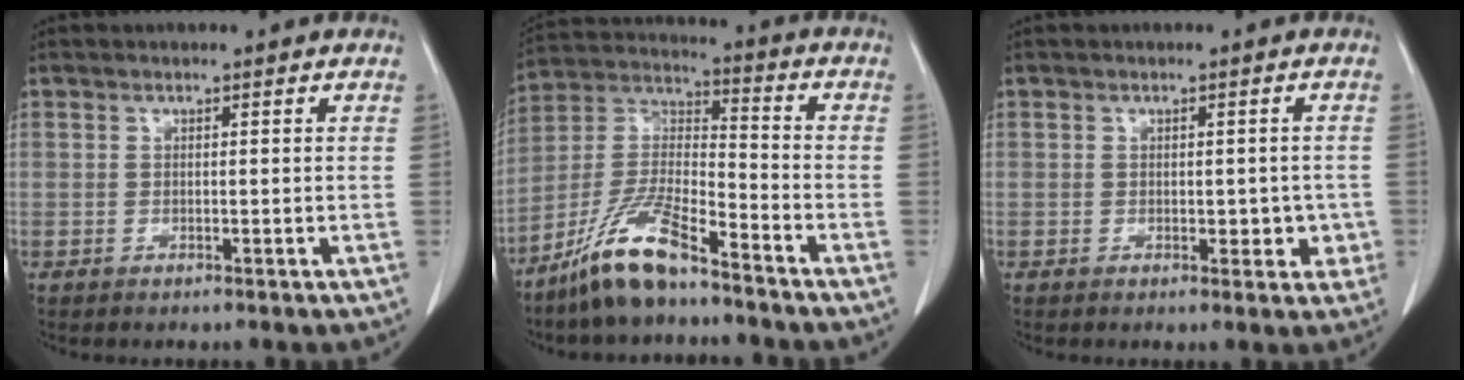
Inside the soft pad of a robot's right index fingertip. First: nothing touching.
{"total": 12.4, "force": [-9.2, 2.1, 8.0], "torque": [-0.173, -0.005, -0.179]}
{"total": 3.3, "force": [-0.6, 2.1, 2.4], "torque": [-0.017, 0.007, 0.000]}